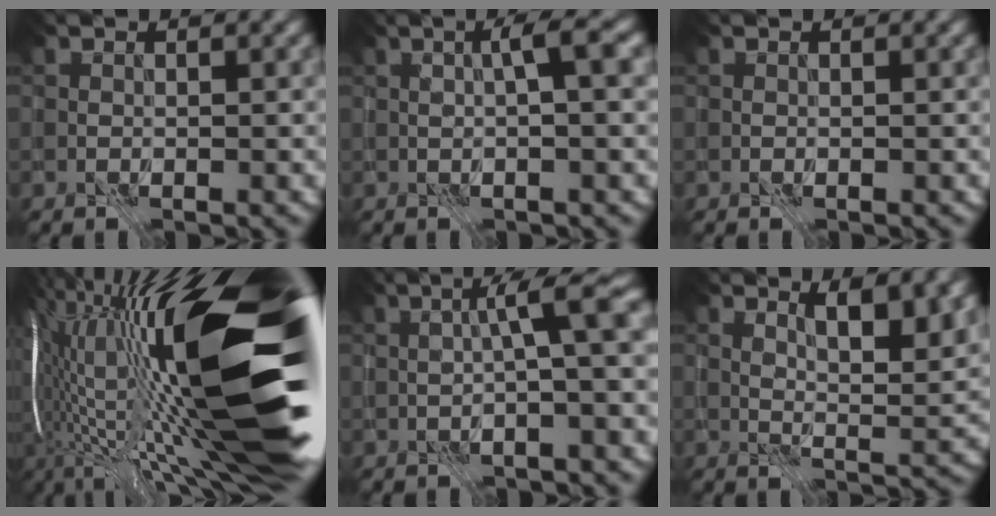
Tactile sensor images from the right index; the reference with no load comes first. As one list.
[{"total": 2.4, "force": [0.4, -0.2, 2.3], "torque": [-0.037, 0.011, 0.004]}, {"total": 0.0}, {"total": 22.3, "force": [1.0, 6.4, 21.3], "torque": [-0.374, 0.014, 0.004]}, {"total": 4.2, "force": [0.1, 0.1, 4.2], "torque": [-0.067, 0.022, -0.005]}, {"total": 4.7, "force": [2.7, 1.1, 3.7], "torque": [-0.063, -0.006, 0.047]}]